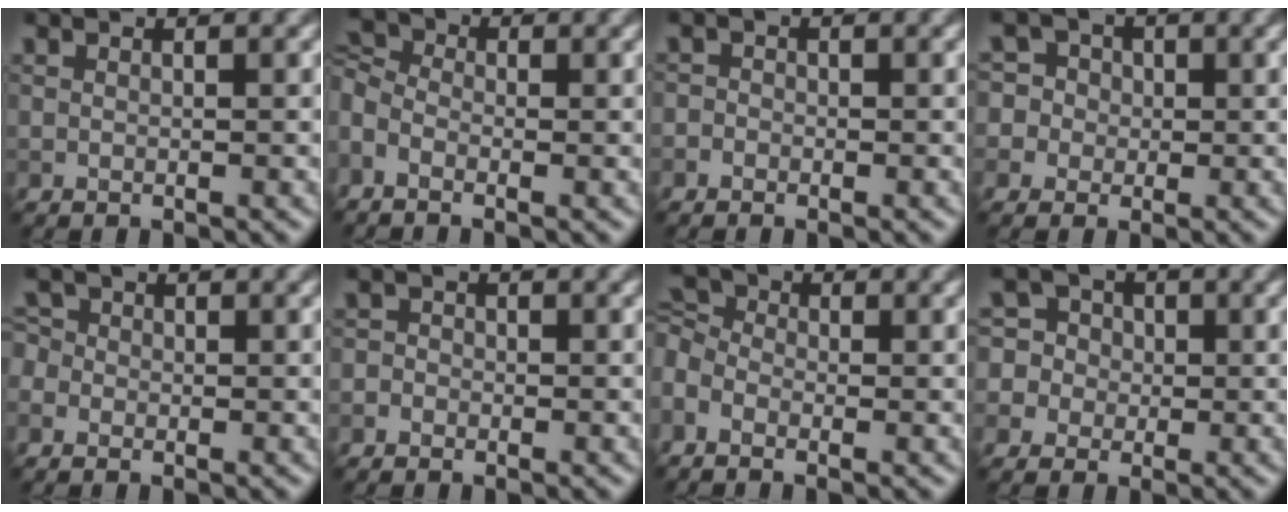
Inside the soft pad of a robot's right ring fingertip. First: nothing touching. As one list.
[{"total": 3.5, "force": [-1.0, 2.4, 2.3], "torque": [-0.056, 0.008, -0.028]}, {"total": 0.9, "force": [-0.5, 0.7, 0.2], "torque": [0.003, -0.003, -0.015]}, {"total": 5.5, "force": [0.7, 5.2, 1.4], "torque": [-0.011, 0.042, -0.015]}, {"total": 1.8, "force": [-0.1, 1.6, 0.7], "torque": [-0.008, 0.008, -0.017]}, {"total": 1.2, "force": [-0.5, 1.0, 0.3], "torque": [0.005, 0.004, -0.017]}, {"total": 4.5, "force": [-1.6, 3.1, 2.8], "torque": [-0.072, 0.007, -0.032]}, {"total": 6.2, "force": [0.1, 6.0, 1.5], "torque": [-0.022, 0.039, -0.026]}]